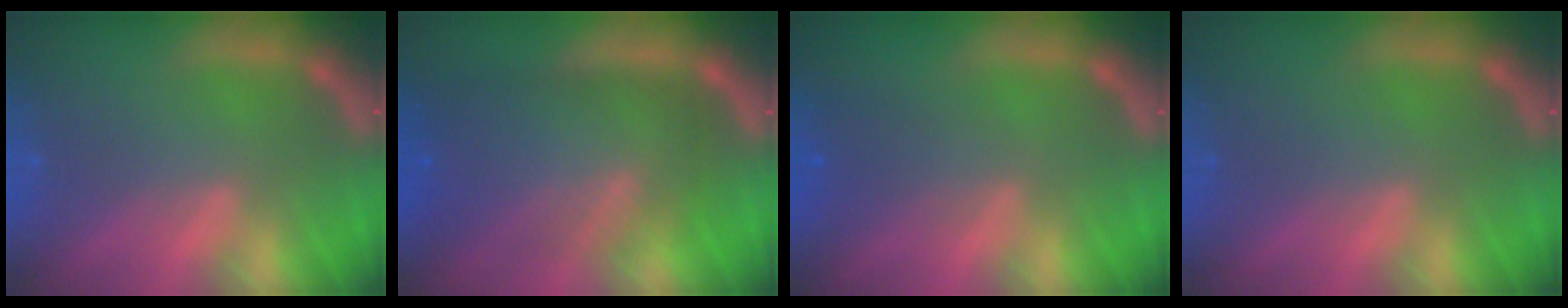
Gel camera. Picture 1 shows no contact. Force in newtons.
{"total": 10.1}
{"total": 2.5}
{"total": 0.0}